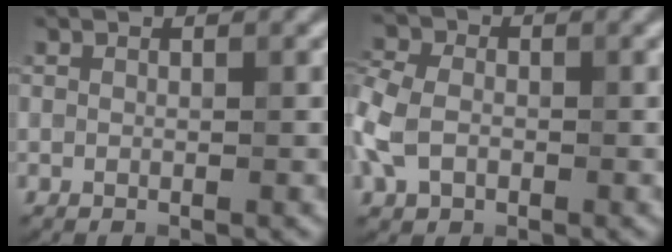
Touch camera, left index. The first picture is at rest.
{"total": 5.8, "force": [-1.0, 4.6, 3.5], "torque": [-0.091, 0.002, -0.028]}